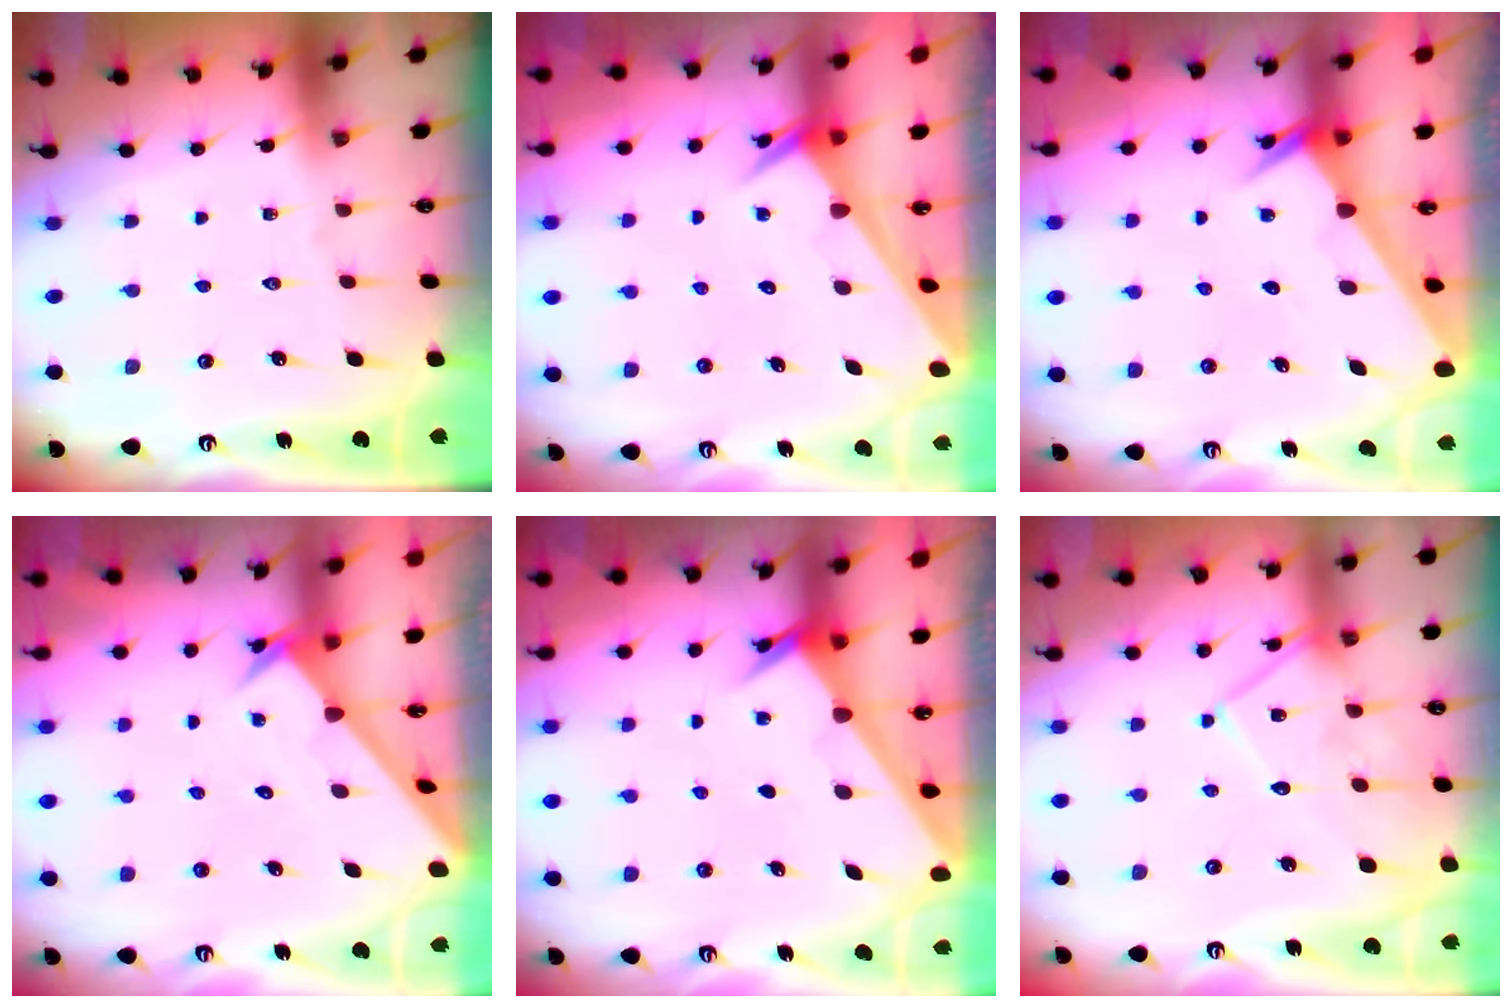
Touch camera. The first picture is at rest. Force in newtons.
{"total": 2.4, "press": 2.4, "slide": 0.1}
{"total": 2.5, "press": 2.5, "slide": 0.1}
{"total": 2.5, "press": 2.5, "slide": 0.2}
{"total": 2.5, "press": 2.5, "slide": 0.2}
{"total": 11.9, "press": 11.9, "slide": 0.9}